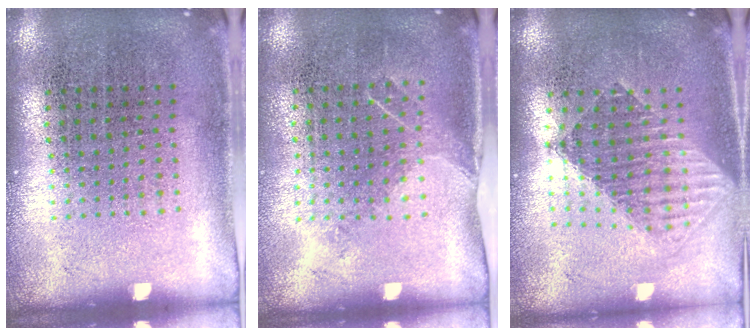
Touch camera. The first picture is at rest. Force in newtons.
{"total": 1.2, "press": 1.0, "slide": 0.7}
{"total": 1.6, "press": 1.4, "slide": 0.9}